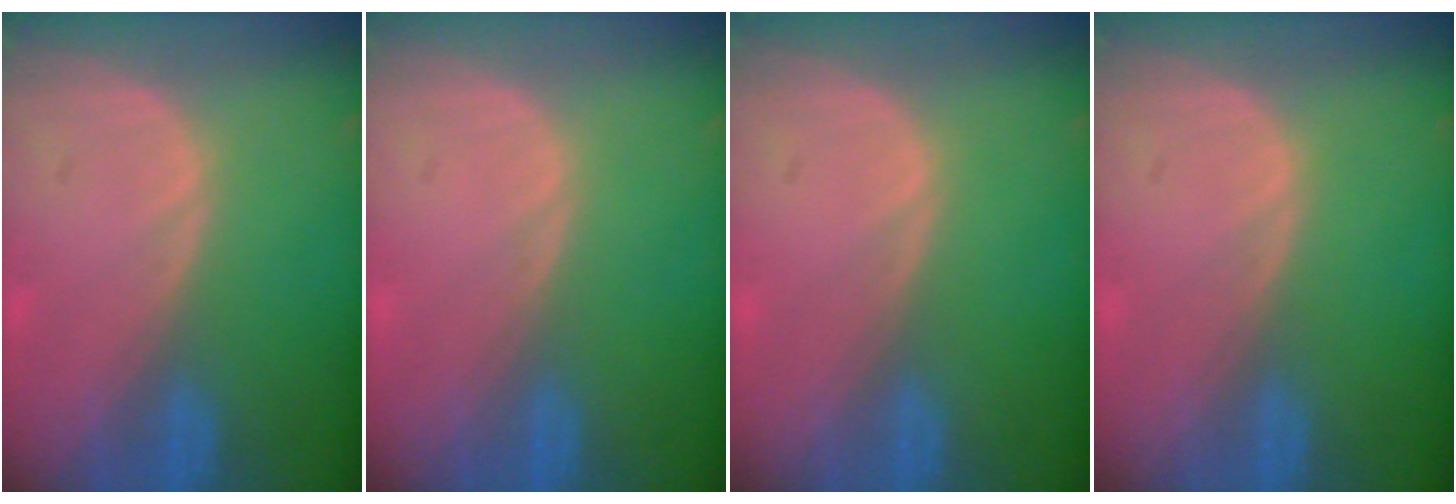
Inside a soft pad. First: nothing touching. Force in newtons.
{"total": 0.0}
{"total": 0.0}
{"total": 0.0}